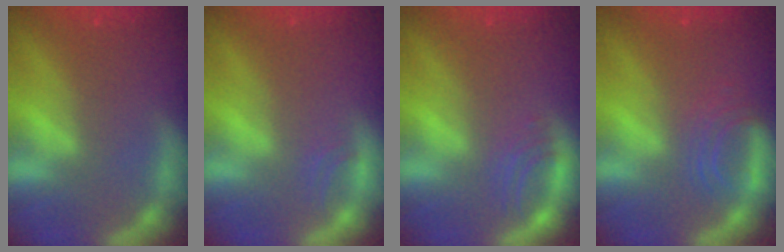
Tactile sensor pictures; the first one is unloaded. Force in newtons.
{"total": 0.9}
{"total": 2.5}
{"total": 3.5}